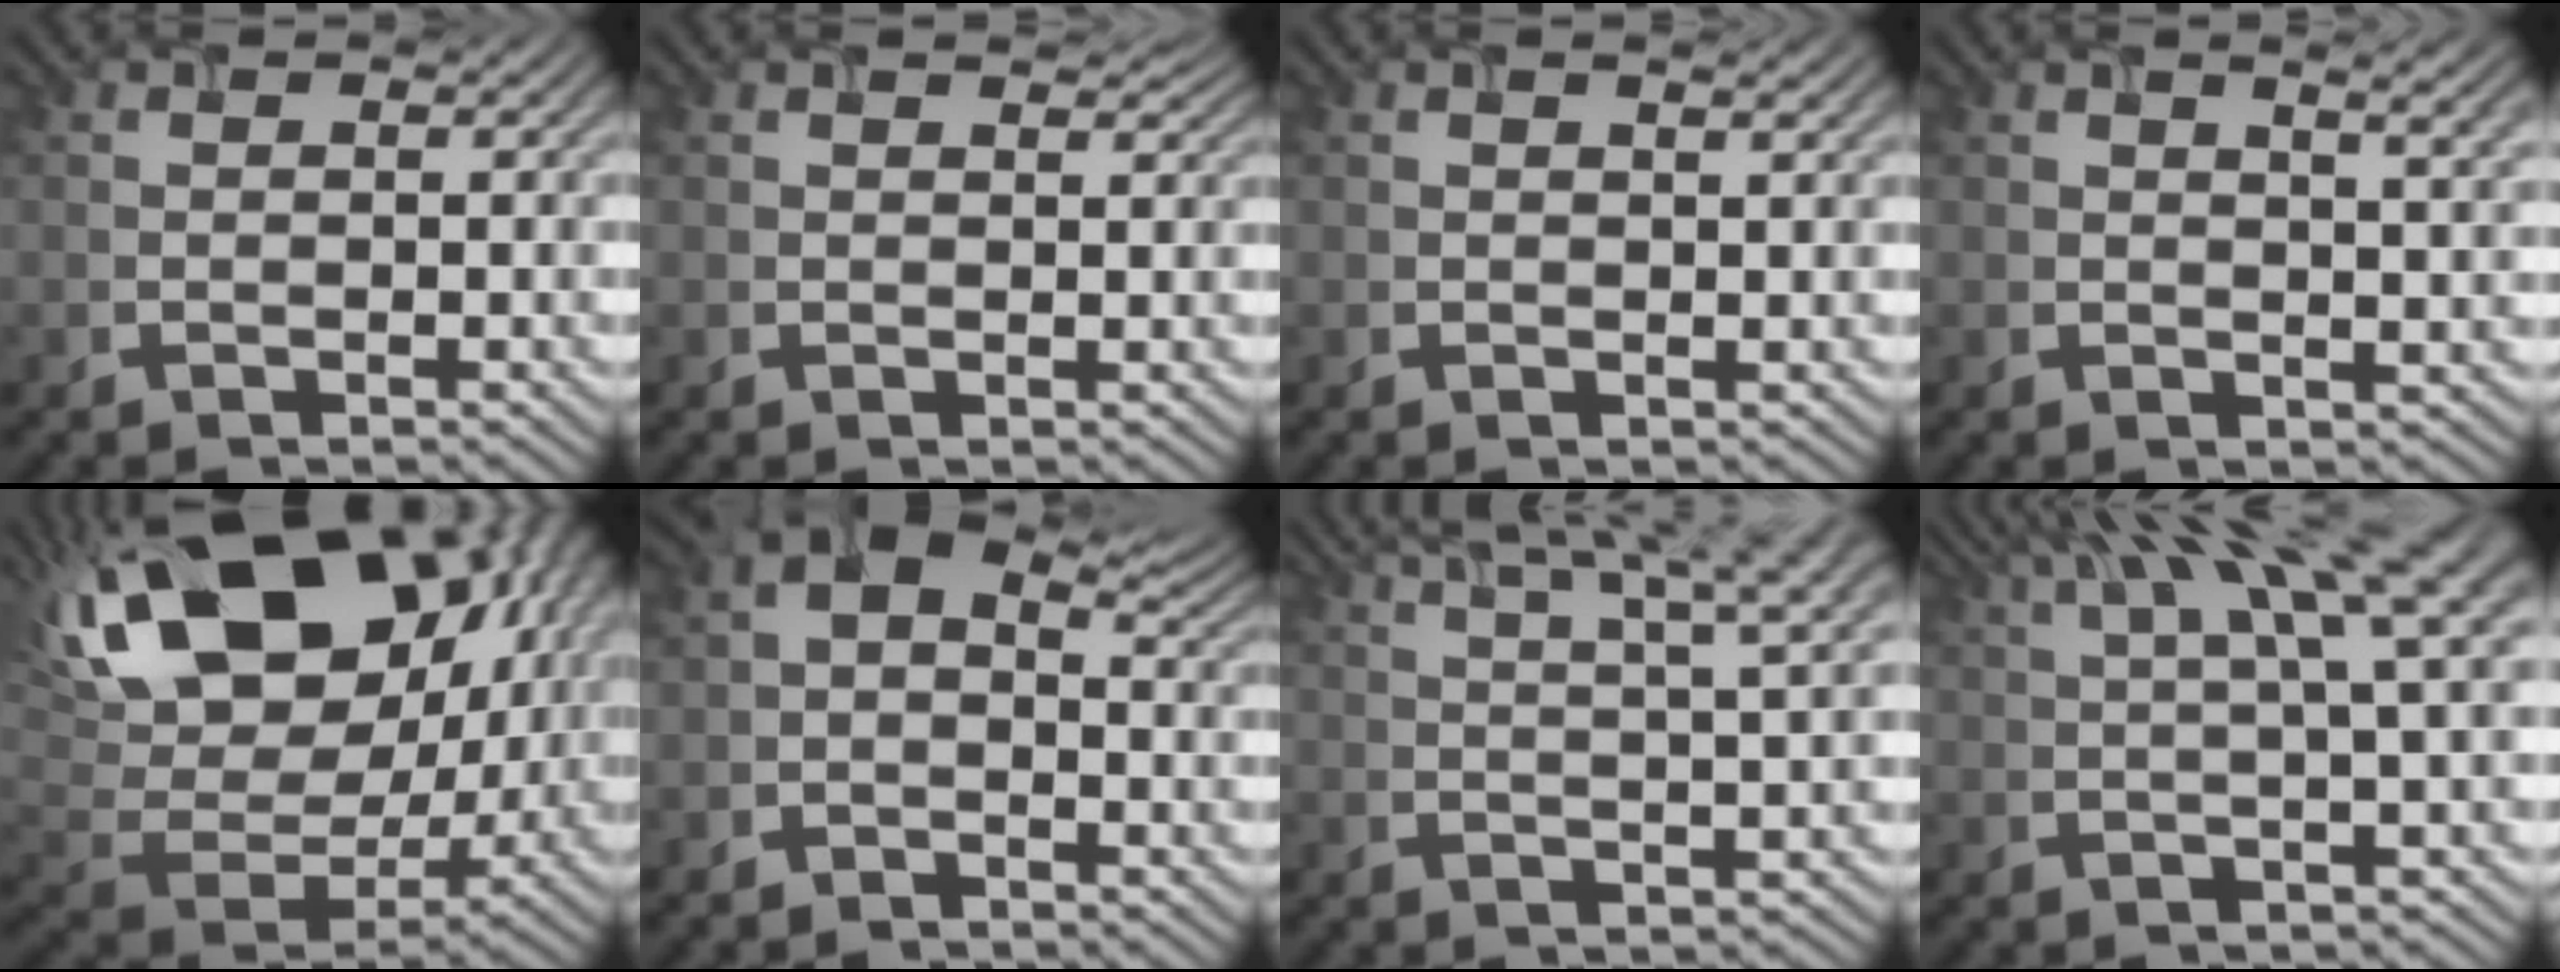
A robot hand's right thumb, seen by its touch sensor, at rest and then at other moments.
{"total": 1.9, "force": [1.5, 0.6, 1.0], "torque": [-0.024, -0.004, 0.025]}
{"total": 1.5, "force": [1.0, 0.2, 1.1], "torque": [-0.021, 0.000, 0.014]}
{"total": 5.0, "force": [2.4, 1.1, 4.2], "torque": [-0.063, 0.015, 0.029]}
{"total": 23.9, "force": [9.5, 14.8, 16.2], "torque": [-0.338, 0.050, 0.191]}
{"total": 5.7, "force": [1.0, 3.7, 4.1], "torque": [-0.074, 0.008, 0.004]}
{"total": 10.9, "force": [6.7, 2.2, 8.4], "torque": [-0.126, 0.023, 0.086]}
{"total": 13.6, "force": [6.5, 2.7, 11.7], "torque": [-0.181, 0.041, 0.101]}